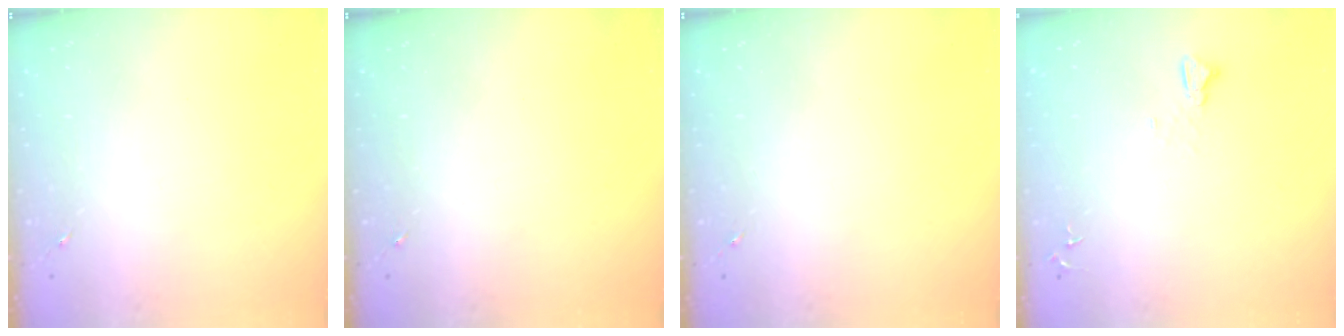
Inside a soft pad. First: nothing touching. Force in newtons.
{"total": 0.0}
{"total": 0.0}
{"total": 3.2, "press": 3.1, "slide": 0.3}